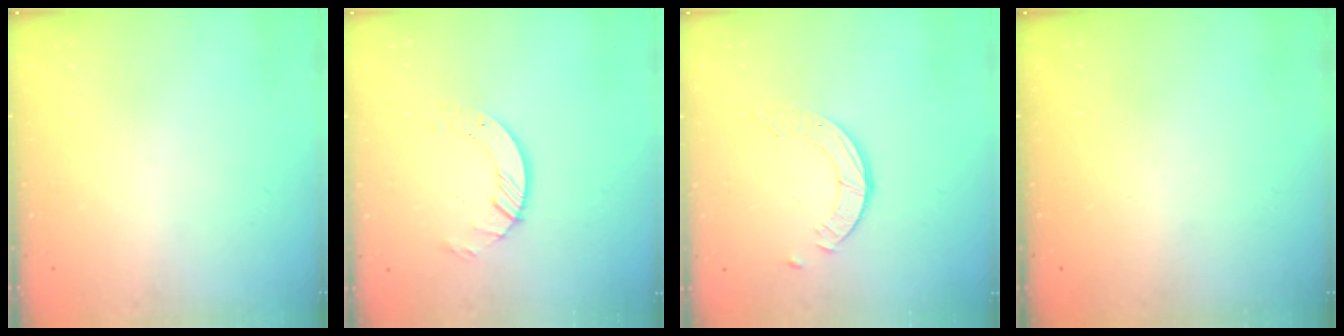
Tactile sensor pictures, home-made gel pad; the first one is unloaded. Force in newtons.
{"total": 7.0, "press": 7.0, "slide": 0.6}
{"total": 4.0, "press": 4.0, "slide": 0.2}
{"total": 0.0}